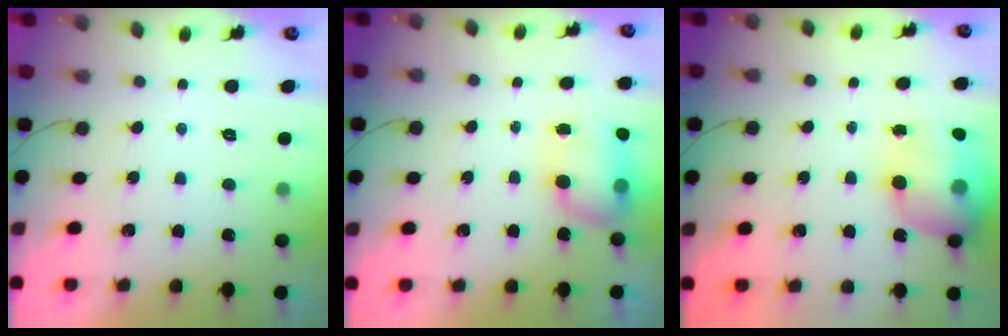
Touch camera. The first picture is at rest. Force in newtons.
{"total": 8.0, "press": 7.6, "slide": 2.6}
{"total": 17.2, "press": 16.7, "slide": 4.1}